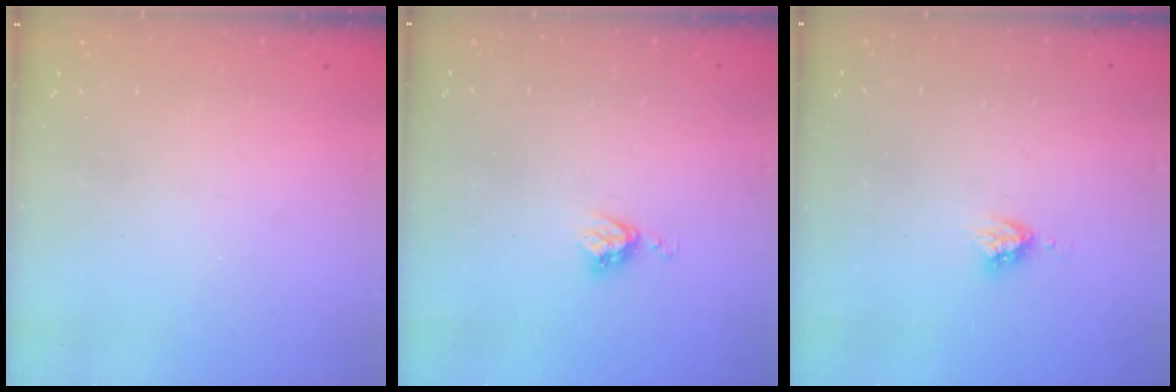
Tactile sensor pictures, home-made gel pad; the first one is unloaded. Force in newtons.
{"total": 4.3, "press": 4.2, "slide": 0.6}
{"total": 3.7, "press": 3.7, "slide": 0.2}